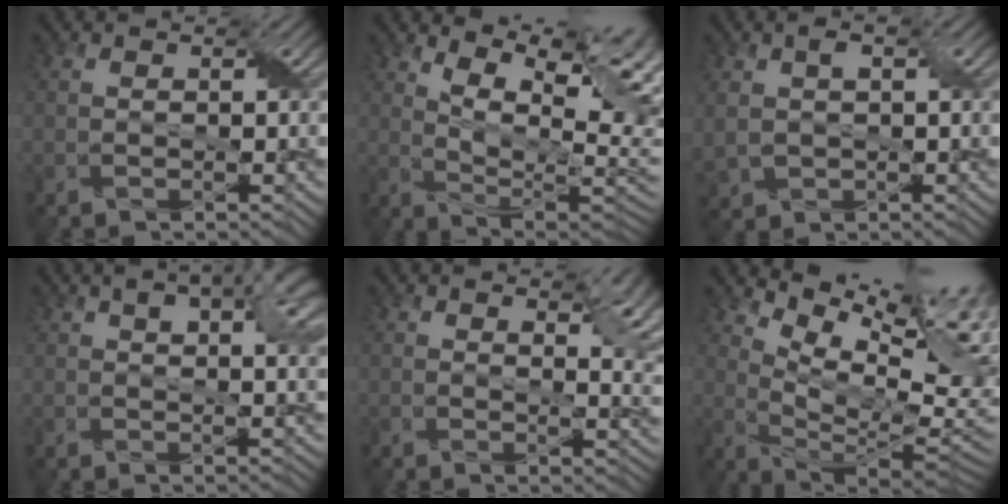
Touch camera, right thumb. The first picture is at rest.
{"total": 14.5, "force": [6.6, 5.7, 11.5], "torque": [-0.188, 0.021, 0.100]}
{"total": 3.8, "force": [0.6, 2.5, 2.9], "torque": [-0.070, 0.000, 0.014]}
{"total": 8.7, "force": [3.8, 3.6, 7.0], "torque": [-0.103, 0.015, 0.057]}
{"total": 7.3, "force": [3.2, 2.7, 6.0], "torque": [-0.086, -0.004, 0.057]}
{"total": 14.3, "force": [8.4, 4.7, 10.6], "torque": [-0.193, 0.006, 0.144]}